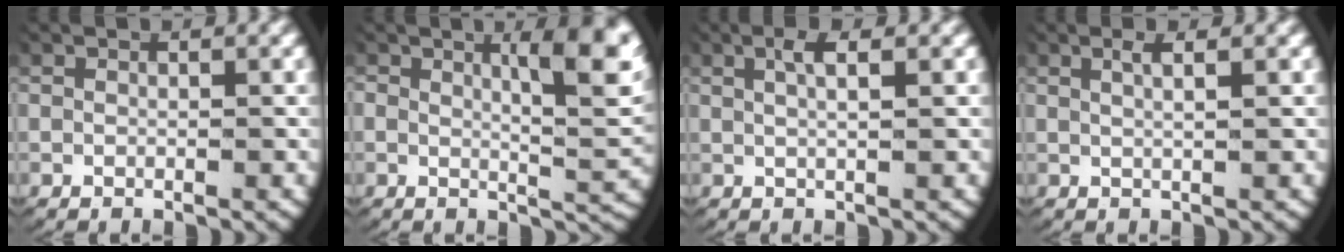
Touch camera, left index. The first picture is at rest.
{"total": 6.7, "force": [2.3, 2.0, 5.9], "torque": [-0.083, -0.008, 0.035]}
{"total": 2.2, "force": [1.2, 0.4, 1.8], "torque": [-0.034, 0.006, 0.019]}
{"total": 1.6, "force": [0.8, 0.0, 1.3], "torque": [-0.027, 0.002, 0.016]}